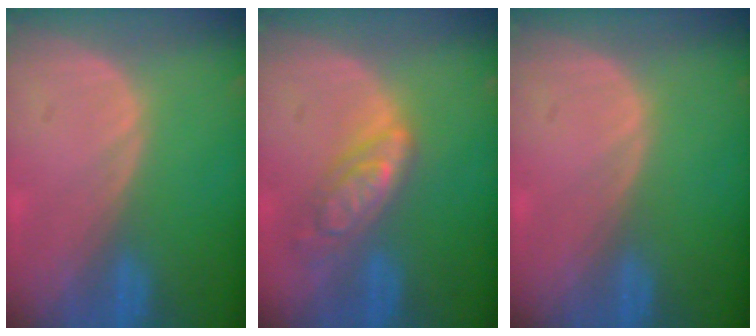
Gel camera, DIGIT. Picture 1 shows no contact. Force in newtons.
{"total": 6.5, "press": 5.7, "slide": 3.0}
{"total": 0.0}